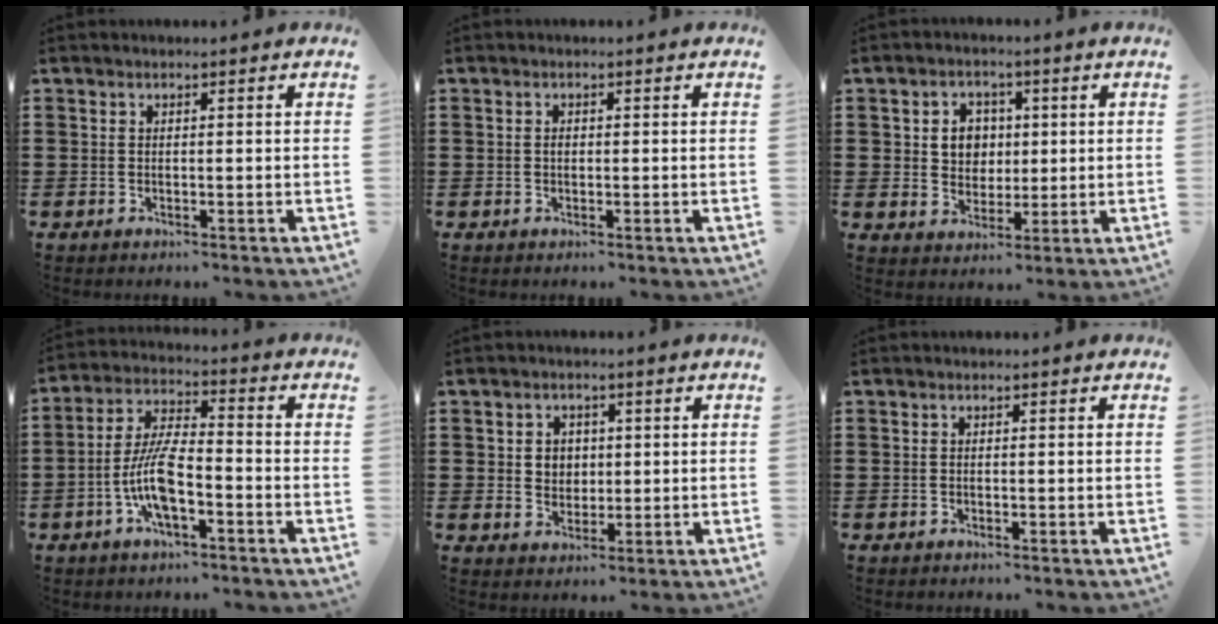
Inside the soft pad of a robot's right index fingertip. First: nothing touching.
{"total": 0.8, "force": [0.0, 0.5, 0.7], "torque": [-0.015, -0.001, 0.000]}
{"total": 5.2, "force": [0.9, 4.6, 2.2], "torque": [-0.054, 0.013, 0.011]}
{"total": 9.0, "force": [-3.1, 3.0, 7.9], "torque": [-0.184, -0.008, -0.066]}
{"total": 3.0, "force": [0.5, 2.8, 1.1], "torque": [-0.034, 0.008, 0.007]}
{"total": 0.0}